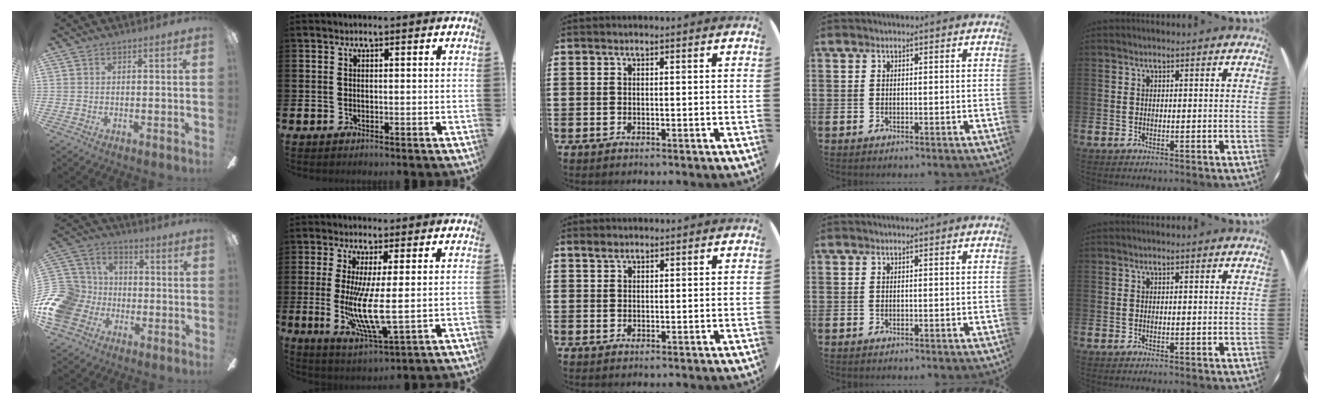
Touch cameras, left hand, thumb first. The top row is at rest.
{"thumb": {"total": 15.5, "force": [-5.3, 13.0, 6.6], "torque": [-0.142, 0.049, -0.094]}, "index": {"total": 8.0, "force": [0.7, 1.4, 7.9], "torque": [-0.132, -0.026, 0.011]}, "middle": {"total": 1.4, "force": [1.2, 0.7, 0.4], "torque": [-0.002, 0.001, 0.020]}}